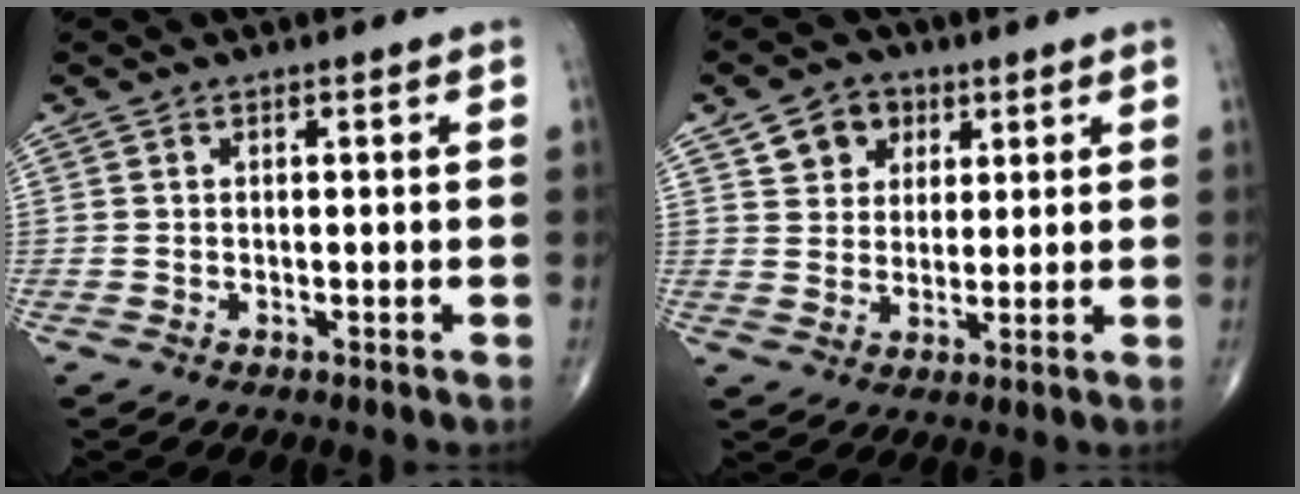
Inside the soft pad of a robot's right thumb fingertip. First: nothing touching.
{"total": 7.0, "force": [3.4, 5.7, 2.5], "torque": [-0.007, -0.011, 0.054]}